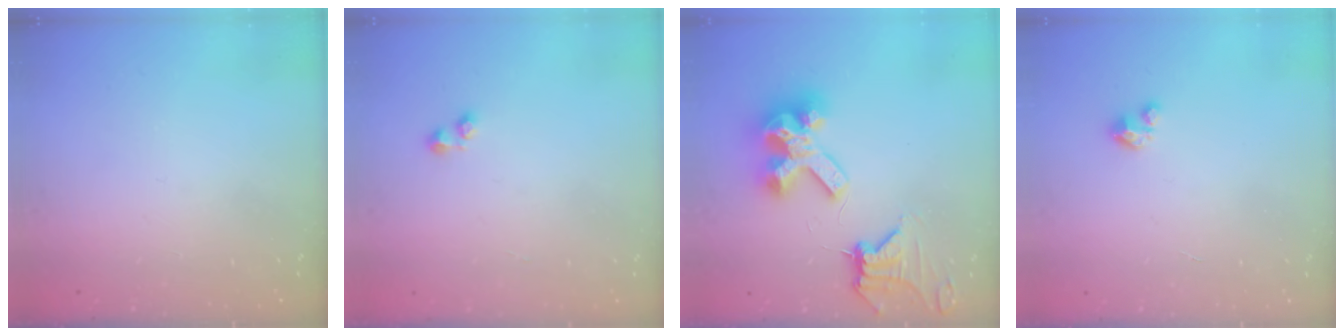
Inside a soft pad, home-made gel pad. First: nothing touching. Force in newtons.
{"total": 1.6, "press": 1.5, "slide": 0.4}
{"total": 15.0, "press": 14.9, "slide": 1.8}
{"total": 2.7, "press": 2.7, "slide": 0.2}